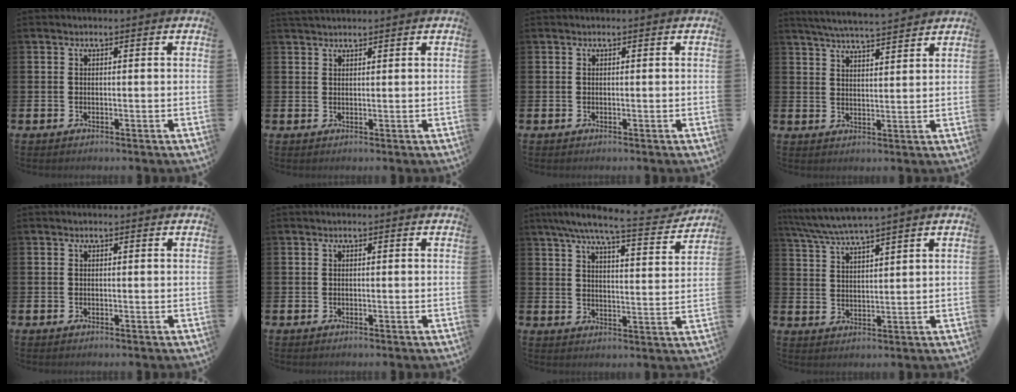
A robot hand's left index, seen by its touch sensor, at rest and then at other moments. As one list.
[{"total": 1.5, "force": [1.4, 0.3, 0.1], "torque": [0.004, -0.002, 0.025]}, {"total": 0.0}, {"total": 5.2, "force": [5.1, -0.1, 1.0], "torque": [-0.031, -0.027, 0.090]}, {"total": 0.0}, {"total": 0.0}, {"total": 7.6, "force": [6.7, 0.9, 3.6], "torque": [-0.083, -0.042, 0.112]}, {"total": 4.9, "force": [4.5, -0.4, 1.7], "torque": [-0.054, -0.021, 0.080]}]